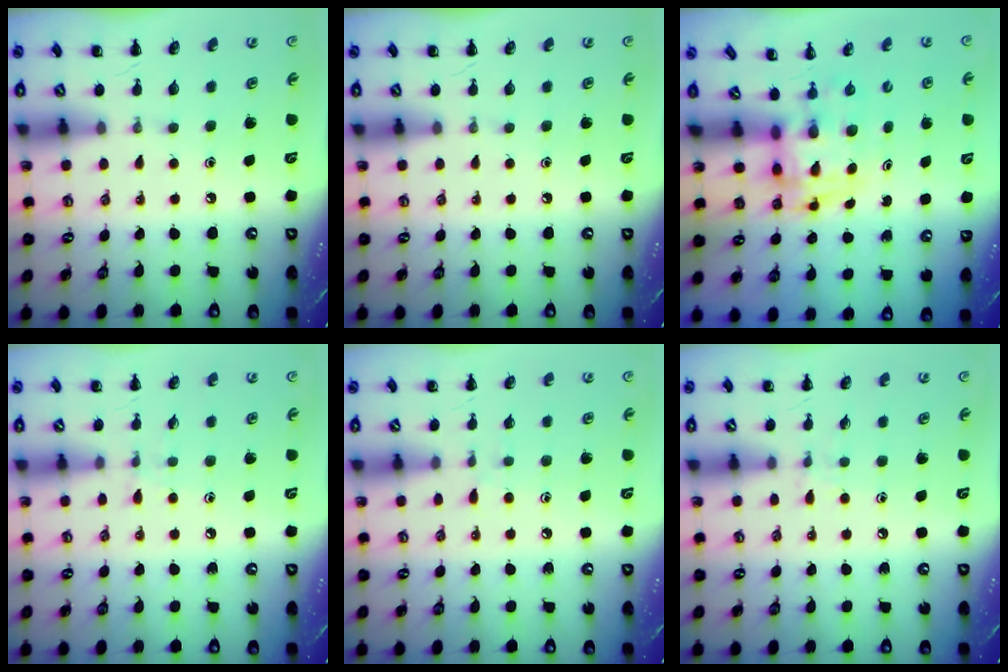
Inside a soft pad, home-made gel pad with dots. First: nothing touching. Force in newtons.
{"total": 0.0}
{"total": 3.6, "press": 3.5, "slide": 0.6}
{"total": 6.0, "press": 5.5, "slide": 2.3}
{"total": 4.2, "press": 3.8, "slide": 1.9}
{"total": 5.4, "press": 5.0, "slide": 2.1}